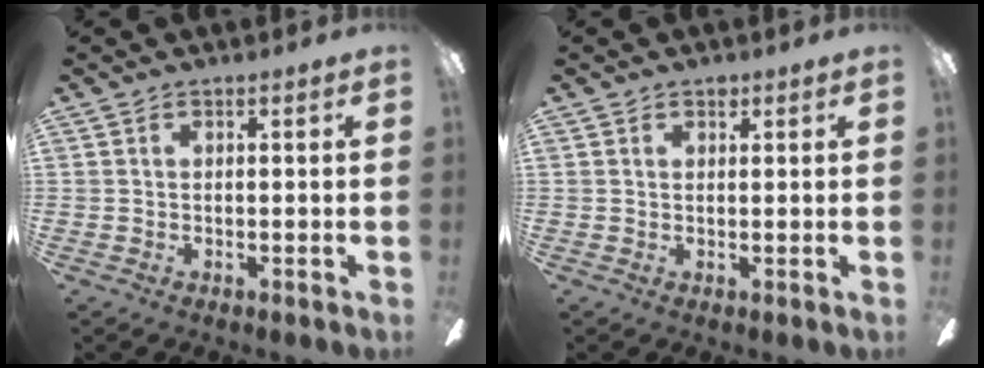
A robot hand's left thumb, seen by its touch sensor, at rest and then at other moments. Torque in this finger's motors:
{"motor_torque": [0.14, -0.02, 0.62, -0.13, 0.00]}